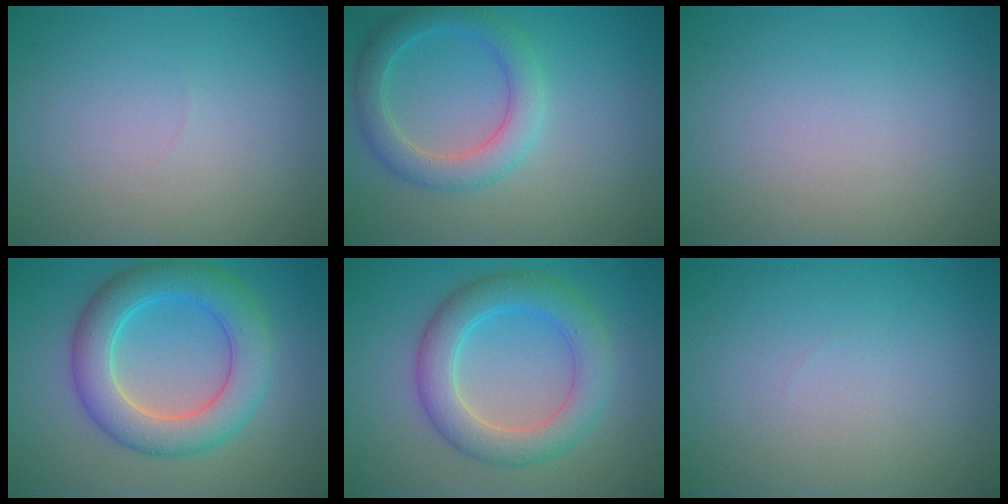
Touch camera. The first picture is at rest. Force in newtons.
{"total": 3.9, "press": 3.9, "slide": 0.1}
{"total": 0.0}
{"total": 6.6, "press": 6.6, "slide": 0.4}
{"total": 4.2, "press": 4.2, "slide": 0.3}
{"total": 0.5, "press": 0.5, "slide": 0.0}